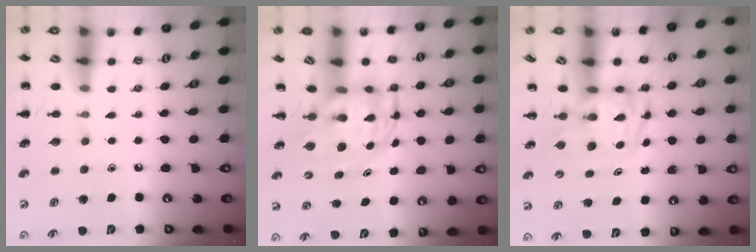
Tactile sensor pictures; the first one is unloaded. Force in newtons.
{"total": 5.3, "press": 5.1, "slide": 1.6}
{"total": 3.8, "press": 3.7, "slide": 0.7}